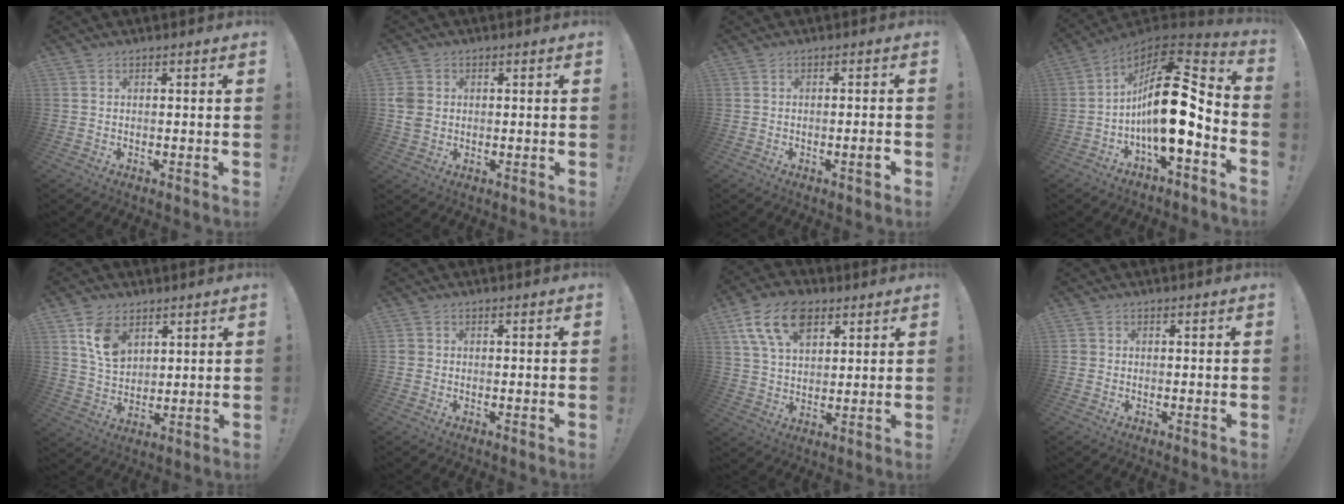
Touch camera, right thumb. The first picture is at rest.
{"total": 5.3, "force": [0.6, 4.6, 2.6], "torque": [-0.058, 0.001, 0.009]}
{"total": 2.7, "force": [-1.1, 0.4, 2.4], "torque": [-0.037, 0.002, -0.019]}
{"total": 20.3, "force": [-1.5, 9.2, 18.0], "torque": [-0.301, 0.009, -0.023]}
{"total": 10.5, "force": [5.4, 7.1, 5.6], "torque": [-0.087, -0.017, 0.106]}
{"total": 1.5, "force": [0.0, 1.4, 0.4], "torque": [-0.009, 0.004, 0.001]}
{"total": 15.0, "force": [7.5, 9.4, 8.9], "torque": [-0.155, -0.020, 0.144]}
{"total": 1.2, "force": [0.0, 1.1, 0.2], "torque": [-0.007, 0.004, 0.001]}